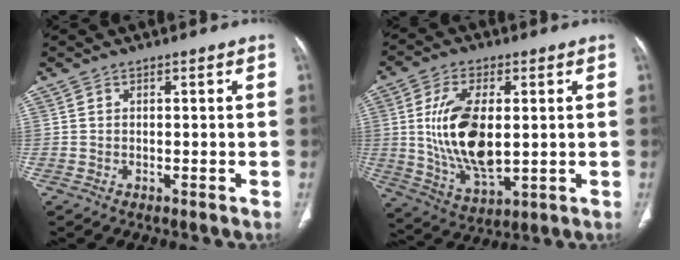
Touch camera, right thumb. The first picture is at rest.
{"total": 15.2, "force": [1.2, 7.6, 13.1], "torque": [-0.248, -0.017, 0.034]}